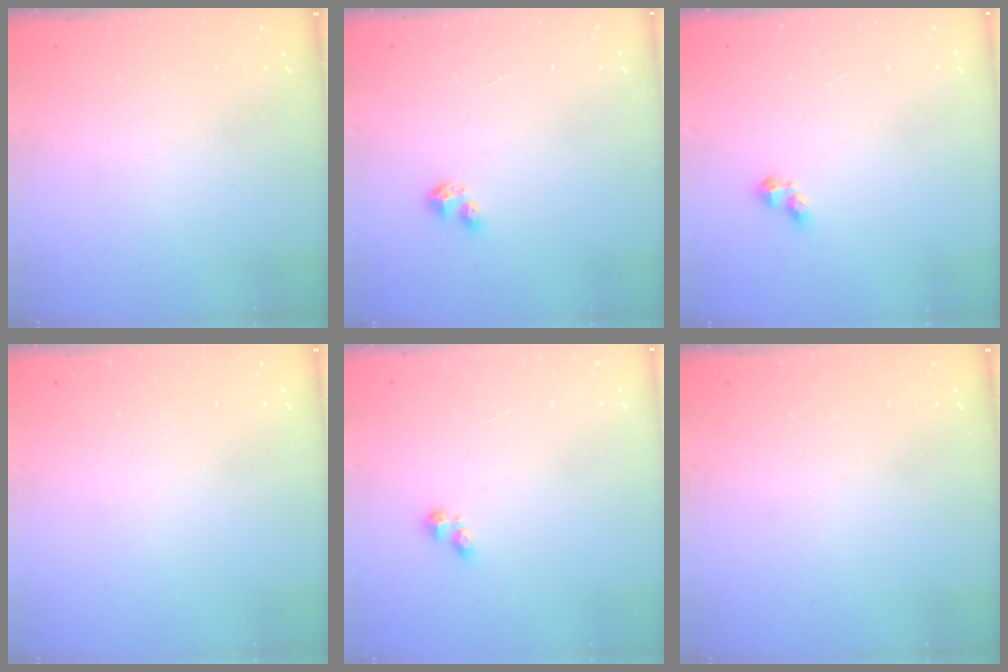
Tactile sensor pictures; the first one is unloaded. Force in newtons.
{"total": 3.0, "press": 2.9, "slide": 0.3}
{"total": 2.6, "press": 2.5, "slide": 0.5}
{"total": 0.0}
{"total": 2.5, "press": 2.5, "slide": 0.4}
{"total": 0.0}